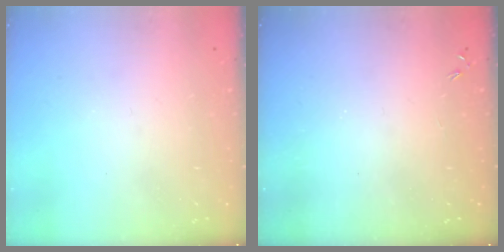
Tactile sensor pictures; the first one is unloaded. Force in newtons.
{"total": 0.0}